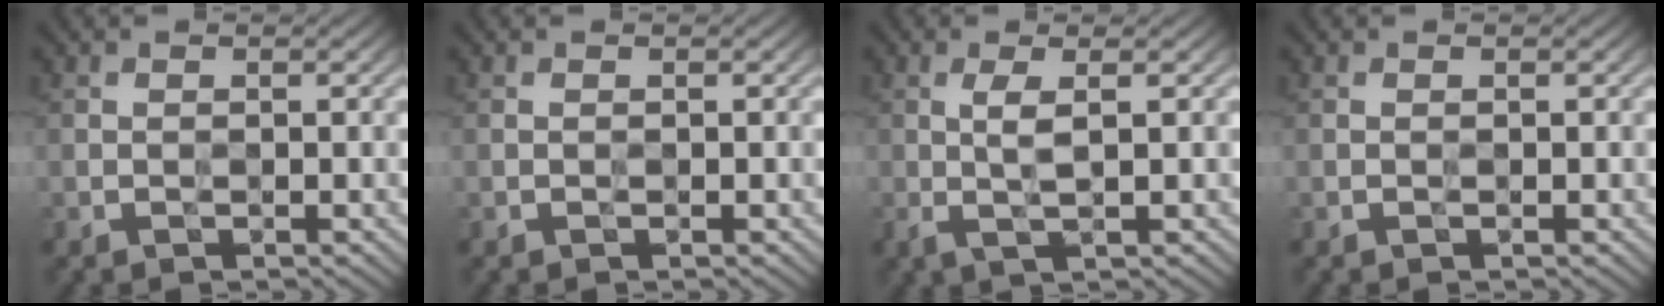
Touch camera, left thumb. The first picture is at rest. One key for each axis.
{"total": 0.0}
{"total": 2.9, "fx": 0.6, "fy": 0.4, "fz": 2.8, "tx": -0.060, "ty": 0.003, "tz": 0.011}
{"total": 0.0}